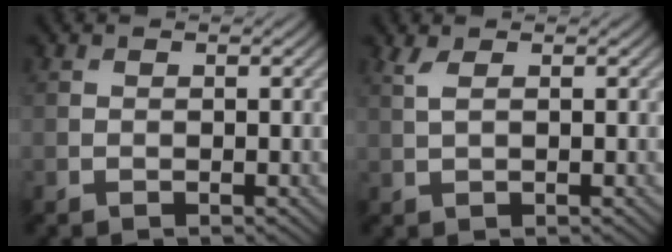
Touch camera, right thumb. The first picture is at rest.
{"total": 1.6, "force": [0.8, 0.5, 1.3], "torque": [-0.041, 0.004, 0.016]}